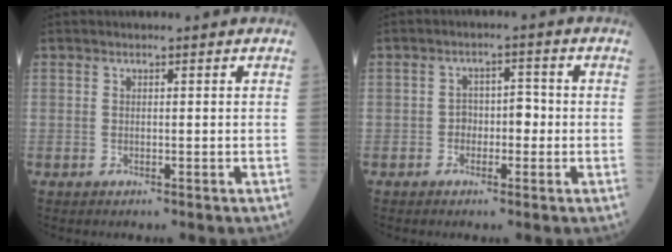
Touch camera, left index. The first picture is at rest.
{"total": 3.3, "force": [-0.8, 1.9, 2.6], "torque": [-0.033, 0.017, -0.014]}